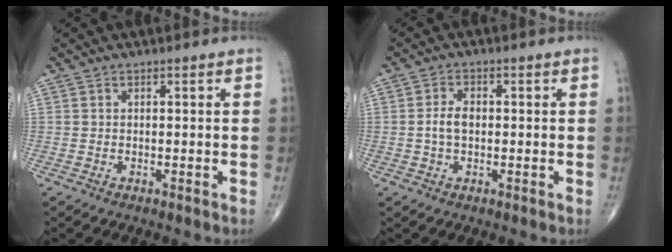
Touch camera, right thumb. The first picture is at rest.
{"total": 3.4, "force": [-0.2, 2.0, 2.7], "torque": [-0.055, 0.009, -0.008]}